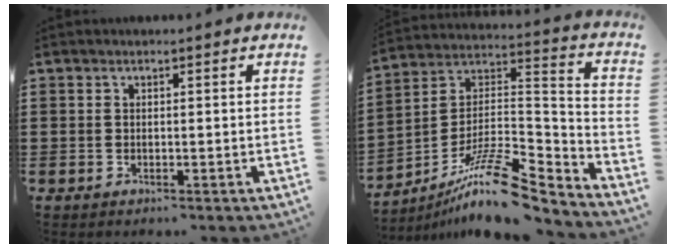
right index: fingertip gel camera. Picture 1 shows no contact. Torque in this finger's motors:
{"motor_torque": [0.26, -0.31, 0.26, 0.04]}